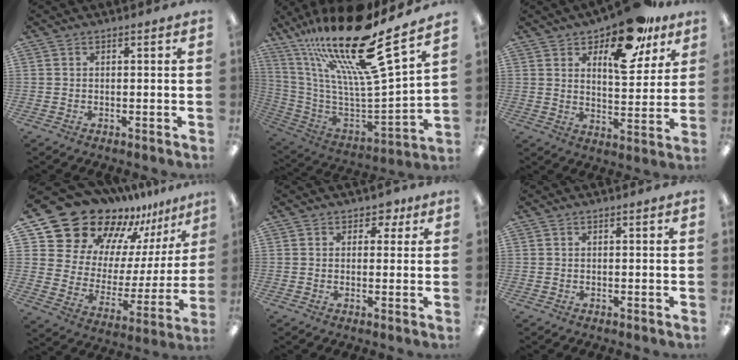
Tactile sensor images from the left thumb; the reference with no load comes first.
{"total": 23.8, "force": [17.0, 3.6, 16.3], "torque": [-0.300, -0.132, 0.272]}
{"total": 17.2, "force": [11.3, 7.9, 10.3], "torque": [-0.141, -0.059, 0.188]}
{"total": 21.3, "force": [18.3, 9.9, 4.5], "torque": [-0.107, -0.152, 0.344]}
{"total": 3.1, "force": [1.4, 2.5, 1.3], "torque": [-0.003, -0.002, 0.021]}
{"total": 0.0}